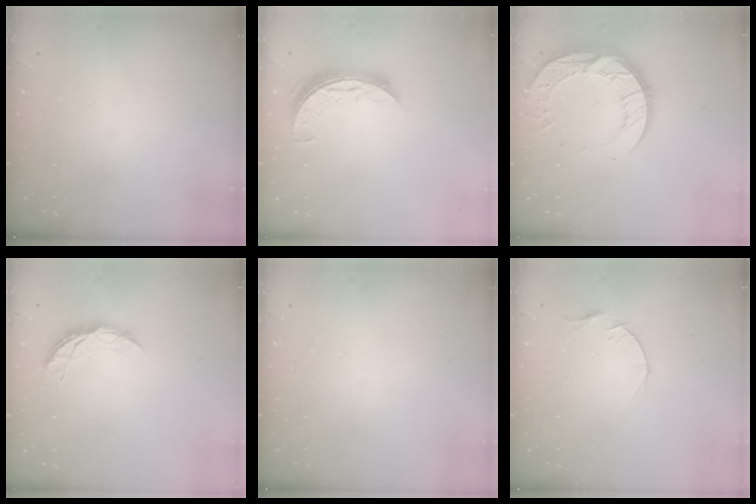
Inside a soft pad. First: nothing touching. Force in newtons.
{"total": 7.9, "press": 7.9, "slide": 0.4}
{"total": 15.4, "press": 15.4, "slide": 1.2}
{"total": 5.2, "press": 5.1, "slide": 0.5}
{"total": 0.0}
{"total": 4.1, "press": 4.0, "slide": 0.5}